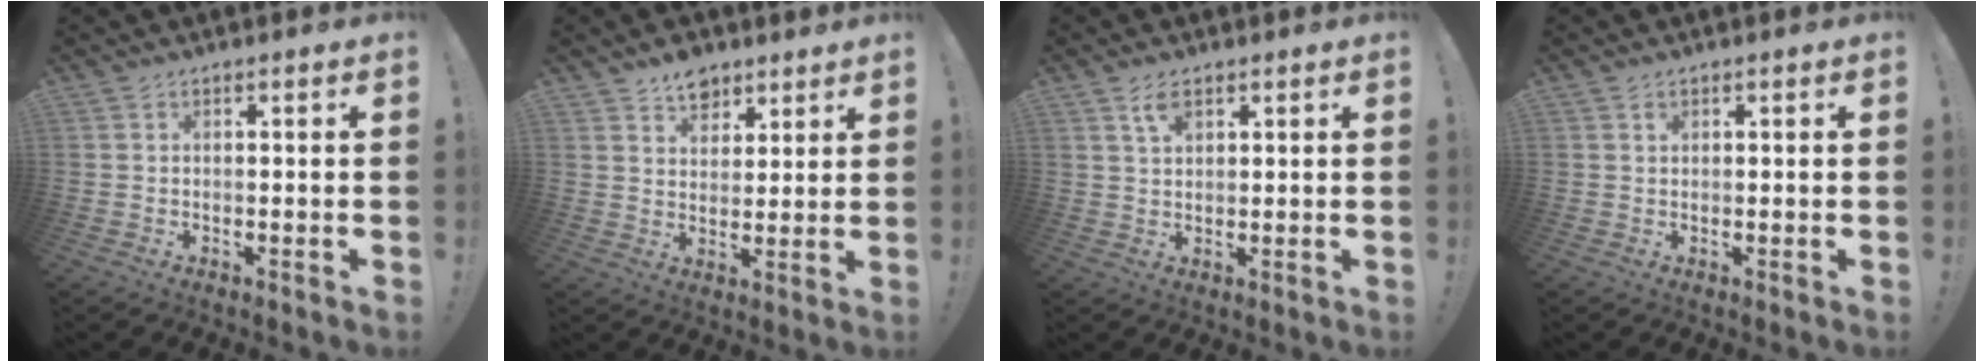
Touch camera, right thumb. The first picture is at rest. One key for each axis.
{"total": 7.6, "fx": 5.6, "fy": 4.8, "fz": 1.8, "tx": -0.011, "ty": -0.039, "tz": 0.103}
{"total": 4.1, "fx": 2.3, "fy": 1.8, "fz": 2.8, "tx": -0.045, "ty": -0.009, "tz": 0.039}
{"total": 0.7, "fx": 0.4, "fy": 0.6, "fz": 0.1, "tx": 0.006, "ty": -0.002, "tz": 0.005}